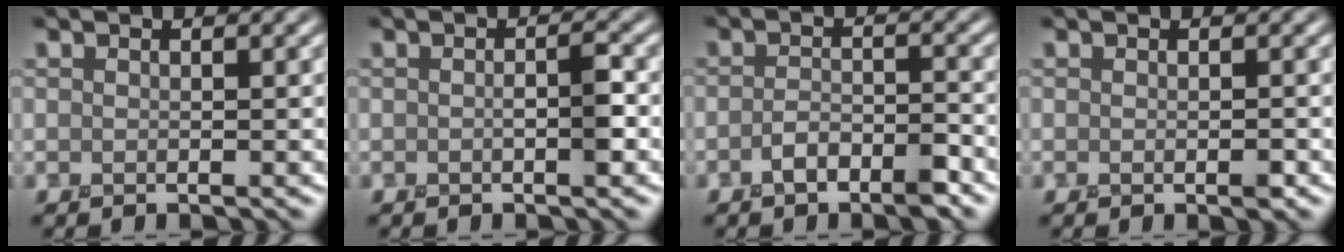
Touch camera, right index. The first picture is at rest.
{"total": 1.6, "force": [-0.3, 0.2, 1.6], "torque": [-0.028, 0.005, -0.007]}
{"total": 2.8, "force": [-1.8, 1.1, 1.9], "torque": [-0.033, 0.009, -0.034]}
{"total": 0.8, "force": [-0.4, 0.1, 0.7], "torque": [-0.014, -0.002, -0.007]}